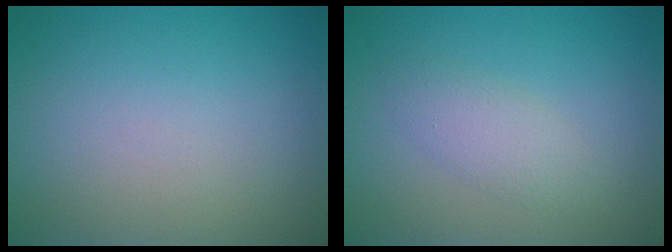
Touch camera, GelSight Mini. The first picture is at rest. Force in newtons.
{"total": 2.2, "press": 2.2, "slide": 0.0}